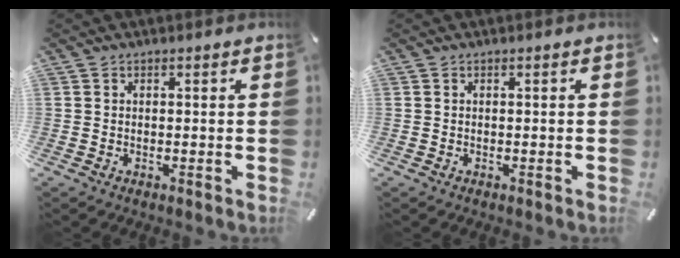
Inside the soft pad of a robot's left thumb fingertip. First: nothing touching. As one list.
[{"total": 0.0}]